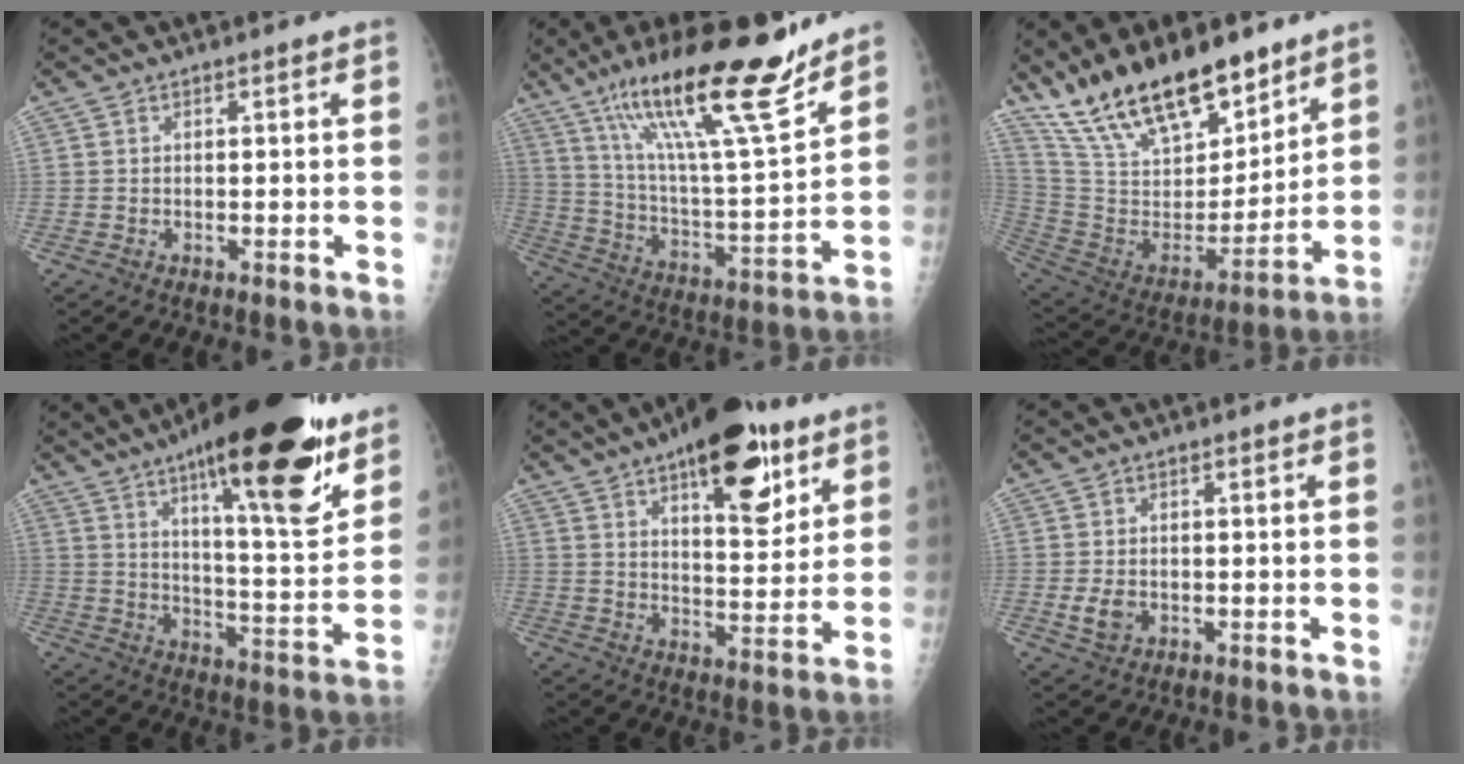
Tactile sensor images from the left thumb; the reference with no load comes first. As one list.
[{"total": 24.0, "force": [16.6, 3.8, 16.9], "torque": [-0.266, -0.069, 0.284]}, {"total": 23.8, "force": [17.6, 9.5, 12.9], "torque": [-0.196, -0.079, 0.319]}, {"total": 26.4, "force": [16.0, 6.8, 19.9], "torque": [-0.270, -0.064, 0.244]}, {"total": 18.2, "force": [10.0, 7.4, 13.3], "torque": [-0.152, -0.046, 0.149]}, {"total": 3.3, "force": [-1.0, 2.5, 1.9], "torque": [-0.032, -0.002, -0.015]}]